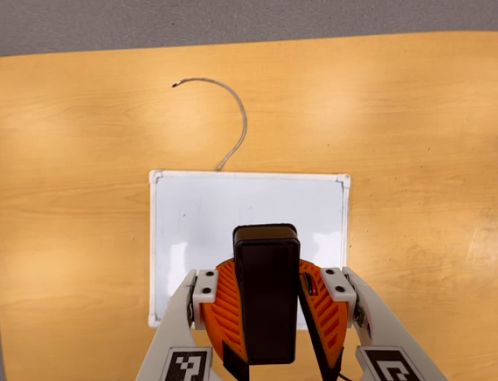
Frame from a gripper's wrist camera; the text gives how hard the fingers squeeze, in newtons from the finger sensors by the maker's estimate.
{"total": 10.1, "left": 10.0, "right": 10.2}